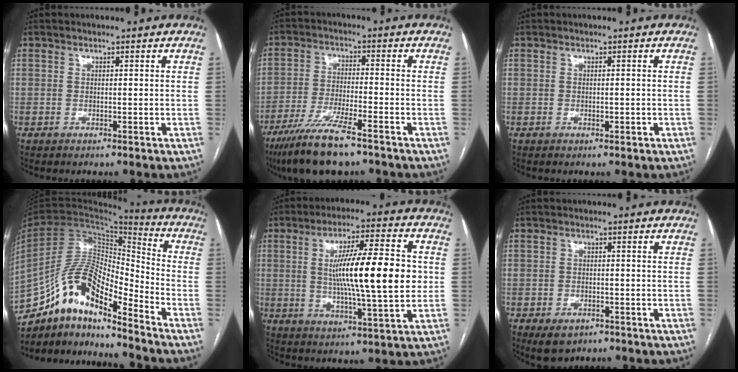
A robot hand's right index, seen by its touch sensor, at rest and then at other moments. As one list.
[{"total": 10.8, "force": [-7.8, 1.3, 7.4], "torque": [-0.140, -0.029, -0.136]}, {"total": 0.8, "force": [-0.3, 0.3, 0.7], "torque": [-0.015, -0.001, -0.002]}, {"total": 16.0, "force": [-11.6, 4.0, 10.3], "torque": [-0.195, 0.031, -0.206]}, {"total": 16.2, "force": [1.2, 2.0, 16.0], "torque": [-0.264, 0.008, 0.016]}, {"total": 3.9, "force": [-2.4, 2.4, 1.9], "torque": [-0.035, -0.005, -0.026]}]